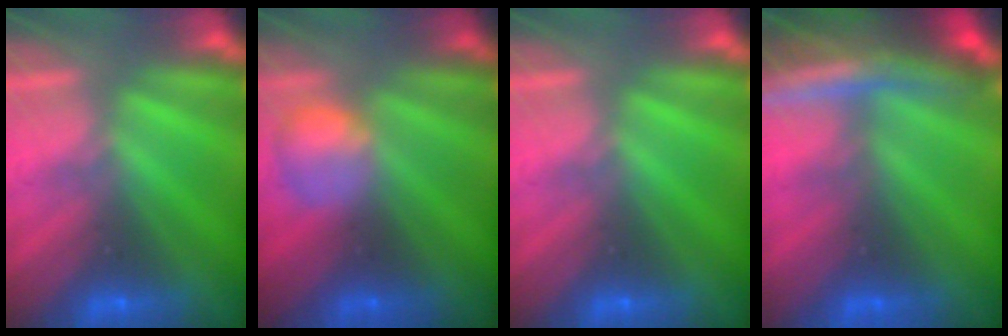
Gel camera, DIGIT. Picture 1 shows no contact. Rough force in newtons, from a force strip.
{"total": 2.4}
{"total": 0.0}
{"total": 7.7}